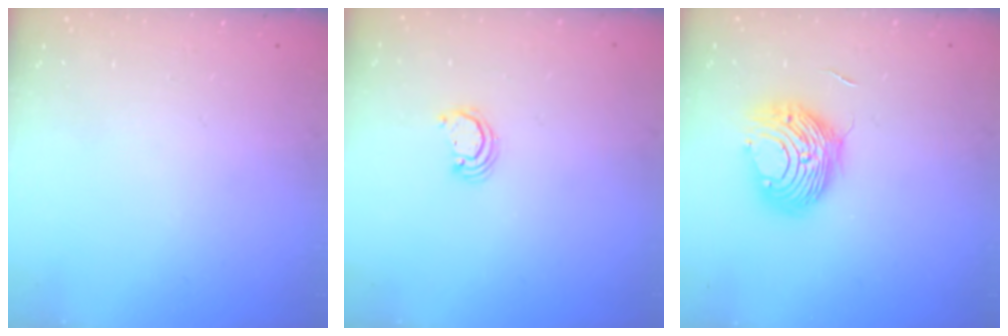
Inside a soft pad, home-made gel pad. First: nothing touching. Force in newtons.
{"total": 2.2, "press": 2.2, "slide": 0.2}
{"total": 9.9, "press": 9.9, "slide": 0.7}